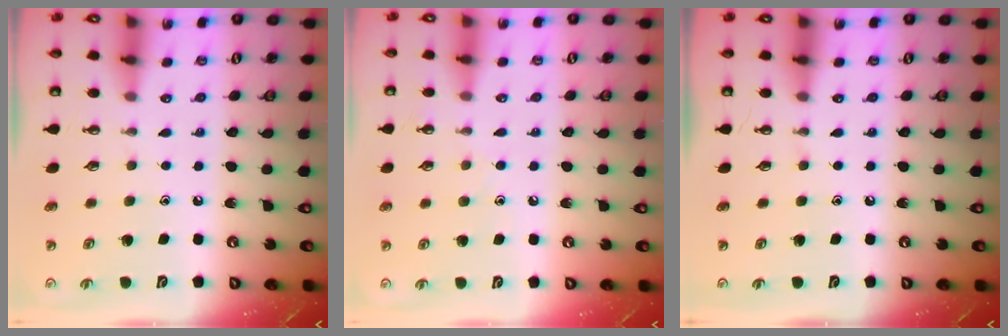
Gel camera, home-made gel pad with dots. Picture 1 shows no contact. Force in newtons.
{"total": 5.3, "press": 5.3, "slide": 0.5}
{"total": 0.0}